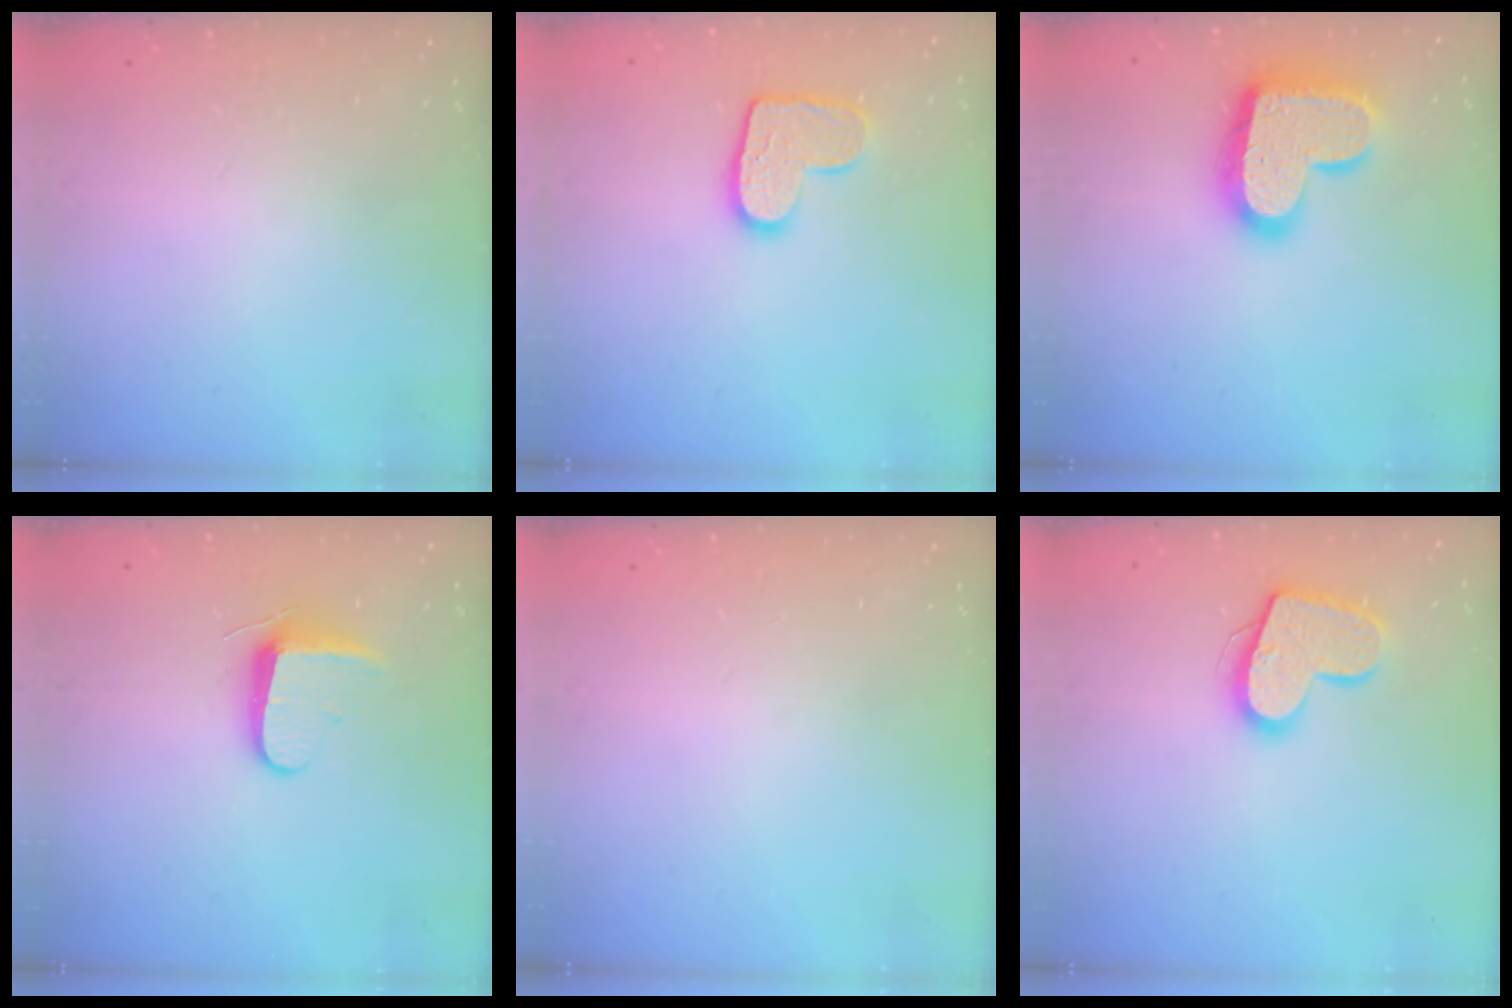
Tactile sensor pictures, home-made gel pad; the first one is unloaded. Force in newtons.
{"total": 10.7, "press": 10.7, "slide": 0.5}
{"total": 19.0, "press": 19.0, "slide": 1.1}
{"total": 8.7, "press": 8.6, "slide": 1.4}
{"total": 0.0}
{"total": 15.3, "press": 15.3, "slide": 1.1}